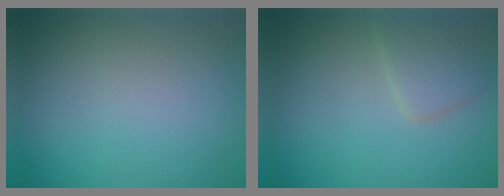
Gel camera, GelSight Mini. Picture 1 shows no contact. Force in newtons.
{"total": 2.6, "press": 2.6, "slide": 0.1}